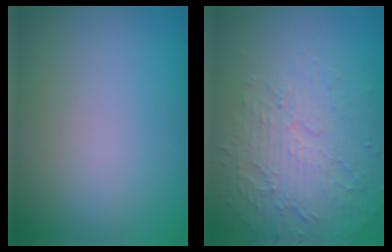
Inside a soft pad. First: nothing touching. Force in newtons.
{"total": 5.3, "press": 3.4, "slide": 4.0}